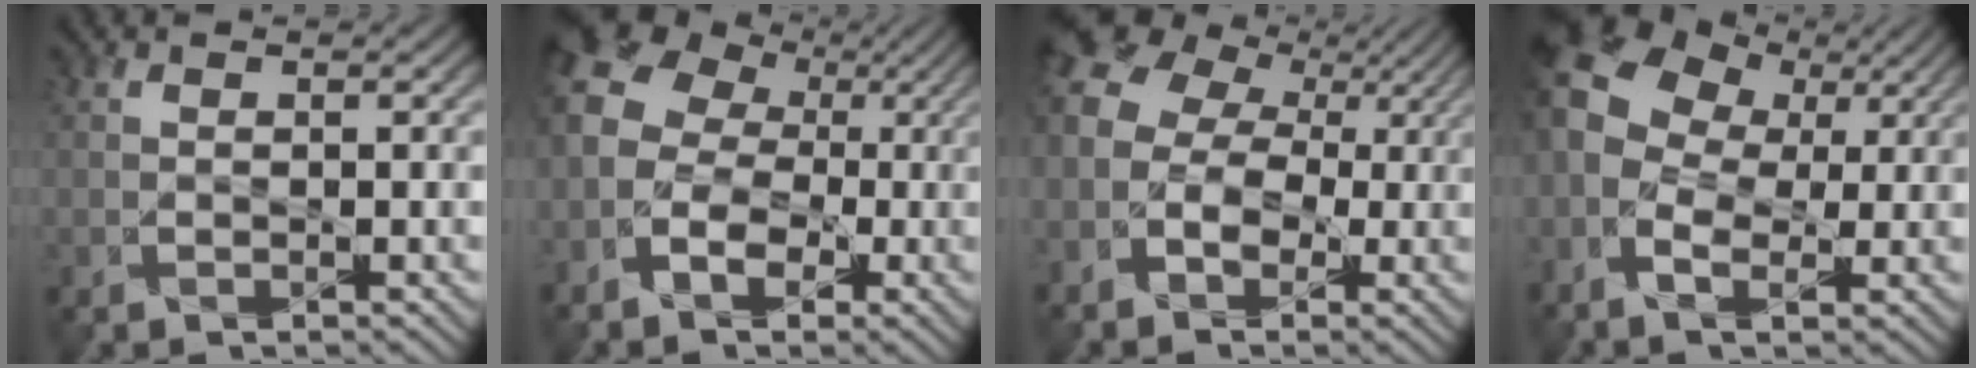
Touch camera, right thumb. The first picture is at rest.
{"total": 10.5, "force": [-1.1, 8.6, 5.9], "torque": [-0.136, 0.009, -0.039]}
{"total": 9.7, "force": [0.2, 7.6, 6.1], "torque": [-0.150, 0.009, -0.005]}
{"total": 14.1, "force": [2.1, 10.6, 9.0], "torque": [-0.246, 0.011, 0.032]}